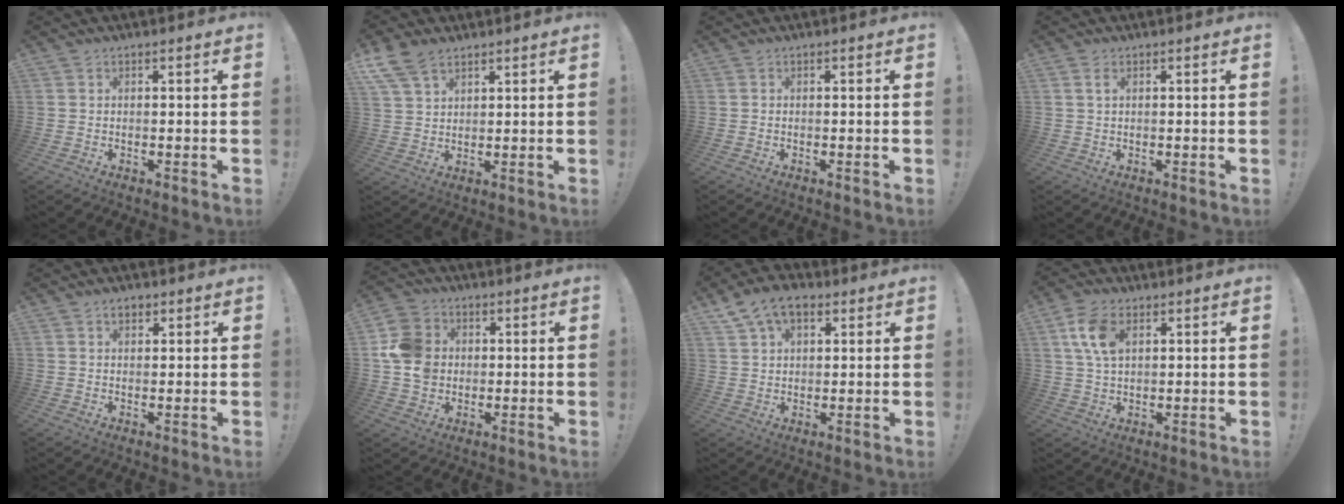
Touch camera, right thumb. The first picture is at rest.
{"total": 8.8, "force": [6.0, 4.9, 4.3], "torque": [-0.080, -0.021, 0.121]}
{"total": 0.0}
{"total": 2.0, "force": [0.9, 0.9, 1.6], "torque": [-0.032, 0.002, 0.015]}
{"total": 2.8, "force": [1.4, 1.8, 1.6], "torque": [-0.027, 0.002, 0.025]}
{"total": 11.5, "force": [0.6, 10.2, 5.2], "torque": [-0.087, 0.009, 0.017]}
{"total": 9.6, "force": [5.1, 6.0, 5.5], "torque": [-0.101, -0.007, 0.099]}
{"total": 9.5, "force": [3.5, 5.7, 6.7], "torque": [-0.136, 0.002, 0.066]}